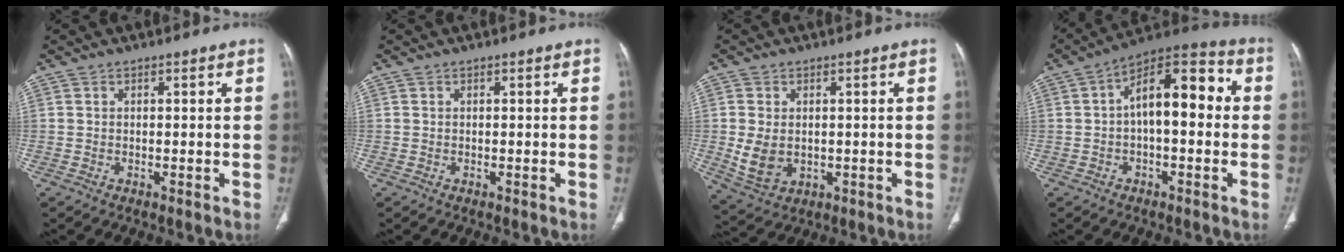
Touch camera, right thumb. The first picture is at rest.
{"total": 0.0}
{"total": 7.1, "force": [-0.3, 5.2, 4.8], "torque": [-0.085, -0.007, 0.011]}
{"total": 13.7, "force": [0.6, 6.7, 11.9], "torque": [-0.152, 0.049, -0.002]}